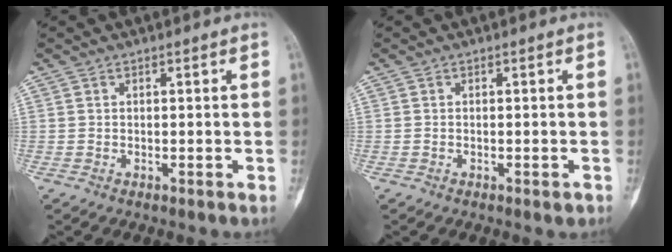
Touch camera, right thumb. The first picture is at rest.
{"total": 0.9, "force": [-0.5, 0.3, 0.7], "torque": [-0.008, -0.001, -0.006]}